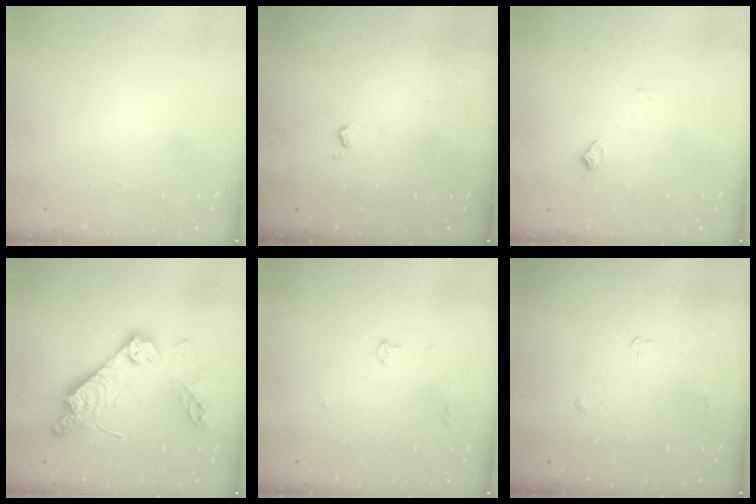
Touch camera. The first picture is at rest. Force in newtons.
{"total": 2.8, "press": 2.7, "slide": 0.5}
{"total": 5.6, "press": 5.5, "slide": 0.8}
{"total": 18.1, "press": 18.1, "slide": 0.6}
{"total": 4.4, "press": 4.3, "slide": 0.8}
{"total": 2.8, "press": 2.8, "slide": 0.5}